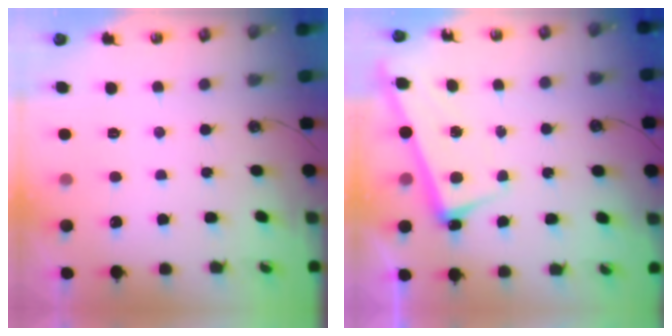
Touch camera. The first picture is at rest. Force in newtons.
{"total": 2.6, "press": 2.5, "slide": 0.7}